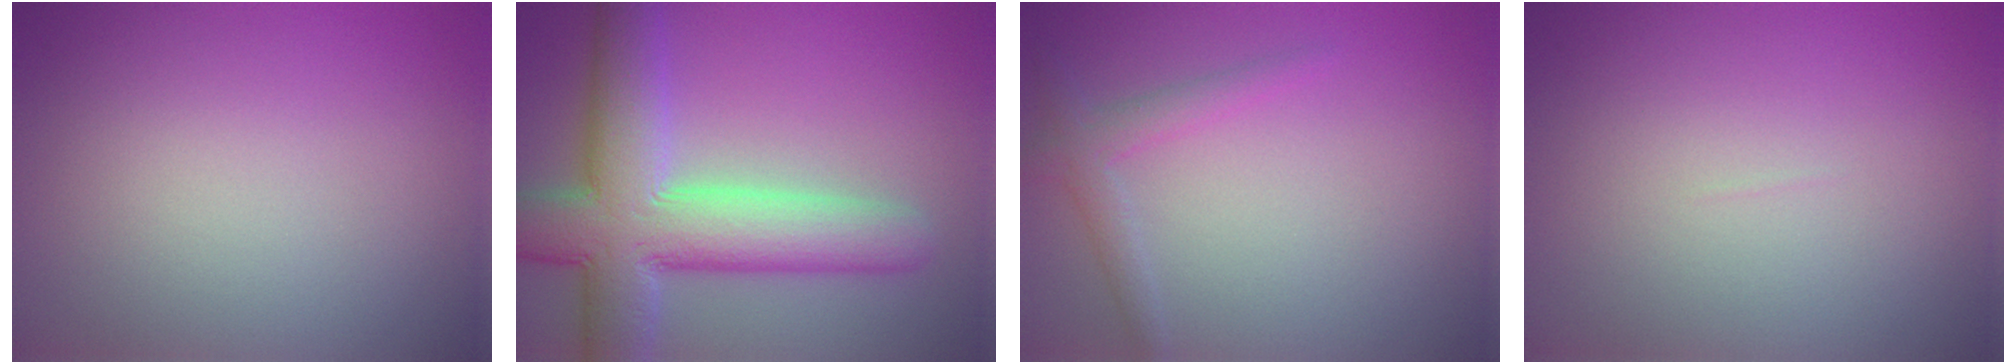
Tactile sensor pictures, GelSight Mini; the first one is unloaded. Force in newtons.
{"total": 10.0, "press": 10.0, "slide": 0.4}
{"total": 2.0, "press": 2.0, "slide": 0.1}
{"total": 0.0}